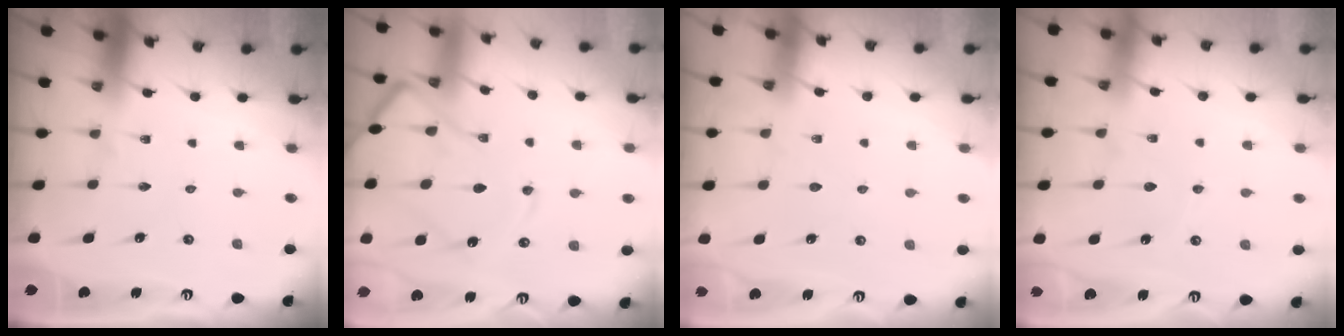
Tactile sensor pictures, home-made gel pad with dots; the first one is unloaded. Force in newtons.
{"total": 12.9, "press": 12.8, "slide": 1.3}
{"total": 5.3, "press": 5.2, "slide": 0.6}
{"total": 6.4, "press": 6.3, "slide": 0.8}